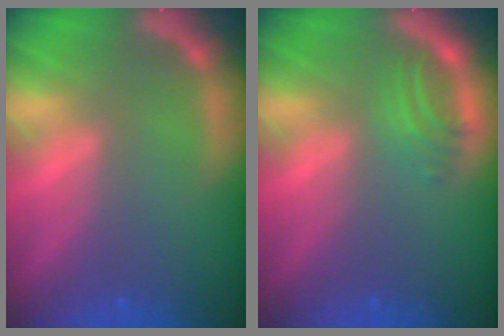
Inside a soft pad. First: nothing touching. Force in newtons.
{"total": 2.5}